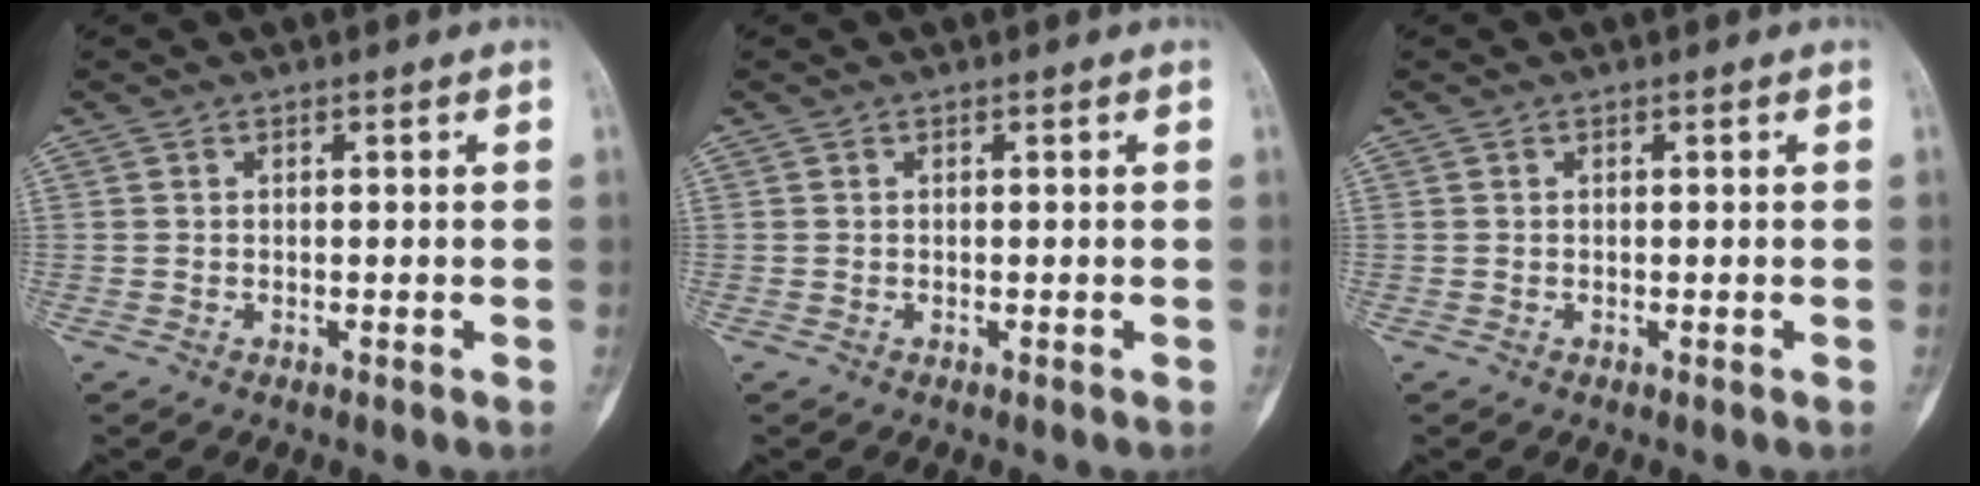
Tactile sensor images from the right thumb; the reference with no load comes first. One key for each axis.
{"total": 0.0}
{"total": 0.0}